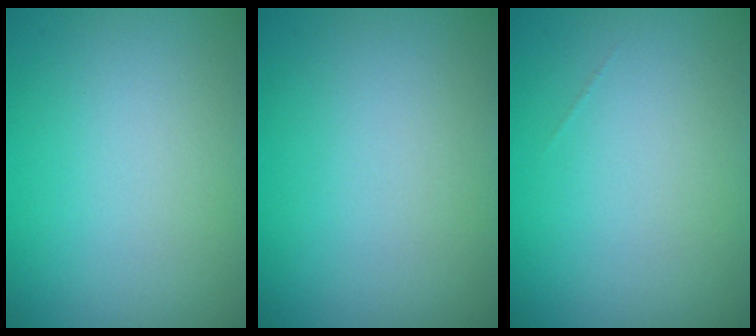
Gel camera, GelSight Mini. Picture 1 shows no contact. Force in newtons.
{"total": 0.0}
{"total": 0.0}